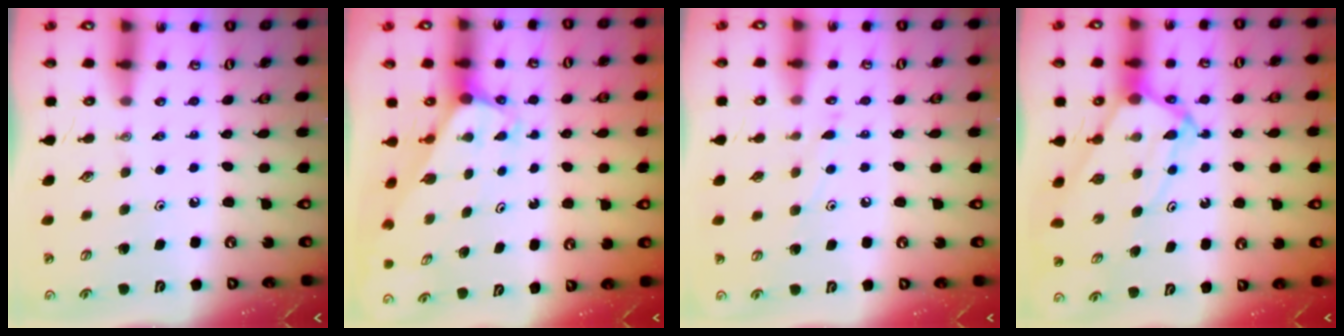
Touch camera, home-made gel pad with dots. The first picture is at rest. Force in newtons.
{"total": 2.9, "press": 2.9, "slide": 0.2}
{"total": 5.8, "press": 5.8, "slide": 0.1}
{"total": 8.2, "press": 8.2, "slide": 0.8}